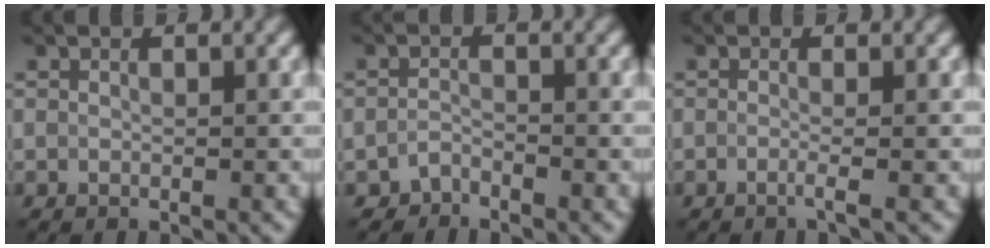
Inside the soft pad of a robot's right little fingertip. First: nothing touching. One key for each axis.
{"total": 1.9, "fx": -1.7, "fy": -0.2, "fz": -0.9, "tx": 0.009, "ty": 0.003, "tz": -0.028}
{"total": 1.2, "fx": -1.0, "fy": 0.1, "fz": 0.6, "tx": -0.005, "ty": -0.009, "tz": -0.021}